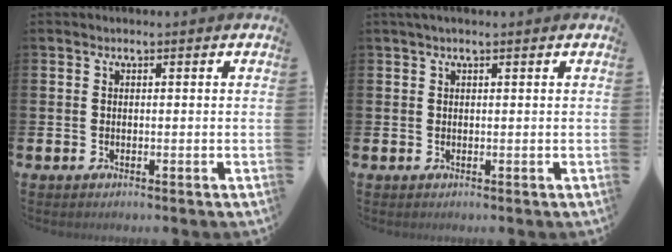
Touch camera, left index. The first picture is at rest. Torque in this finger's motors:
{"motor_torque": [0.07, -0.73, 0.09, 0.02]}